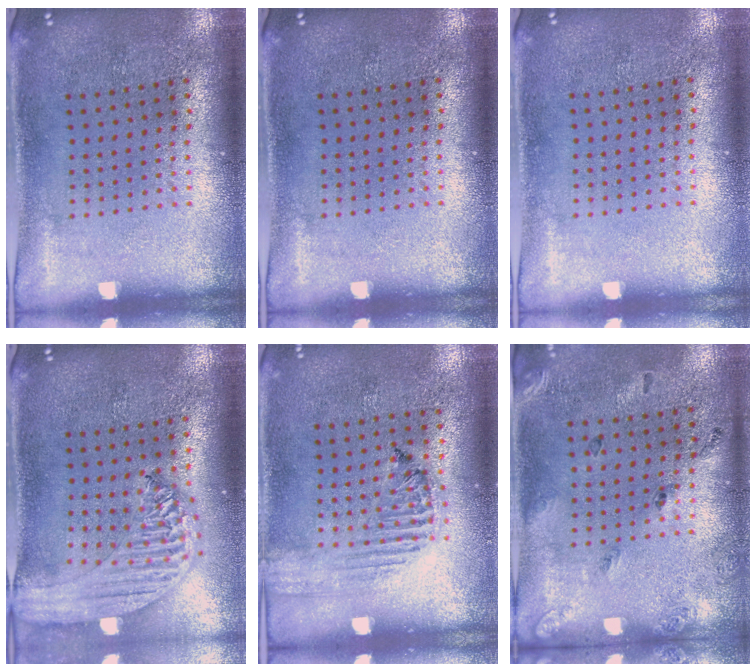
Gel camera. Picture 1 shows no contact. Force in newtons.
{"total": 0.0}
{"total": 0.0}
{"total": 2.2, "press": 2.0, "slide": 0.9}
{"total": 1.5, "press": 1.5, "slide": 0.3}
{"total": 1.8, "press": 1.1, "slide": 1.5}